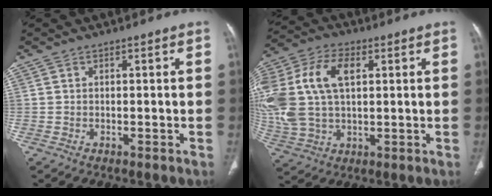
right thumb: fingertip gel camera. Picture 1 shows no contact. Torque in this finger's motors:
{"motor_torque": [0.58, 0.61, 1.05, 0.69, 0.57]}